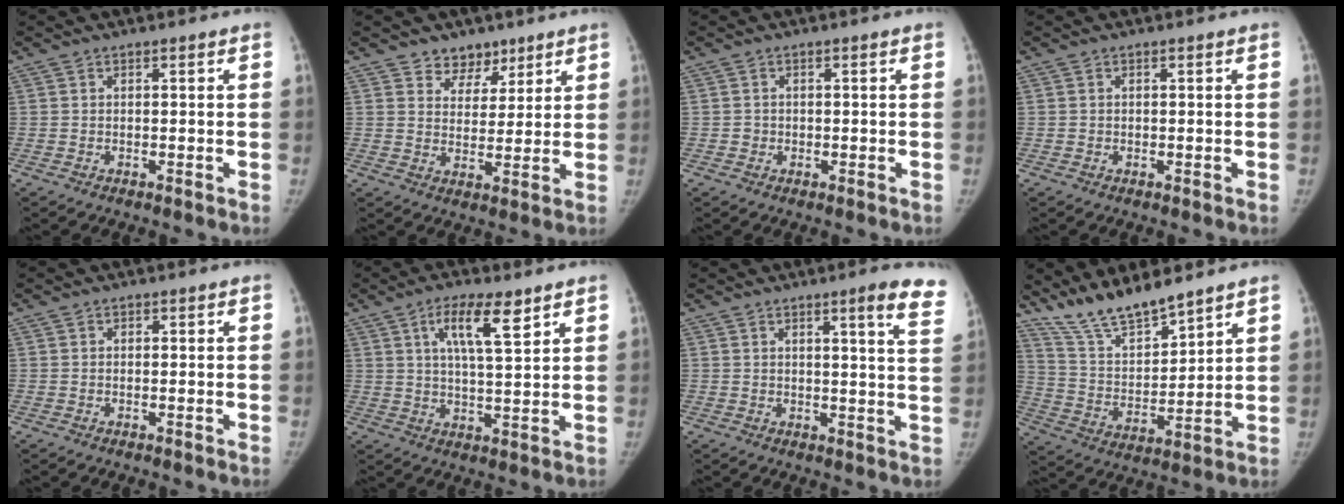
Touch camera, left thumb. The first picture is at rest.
{"total": 5.7, "force": [4.3, 3.7, 0.7], "torque": [0.024, -0.030, 0.071]}
{"total": 0.9, "force": [-0.1, 0.9, 0.1], "torque": [0.003, 0.003, -0.001]}
{"total": 0.0}
{"total": 0.0}
{"total": 8.8, "force": [4.8, 2.1, 7.1], "torque": [-0.118, -0.023, 0.085]}
{"total": 9.1, "force": [6.0, 0.3, 6.9], "torque": [-0.072, -0.026, 0.057]}
{"total": 12.5, "force": [11.0, 2.4, 5.4], "torque": [-0.083, -0.061, 0.216]}